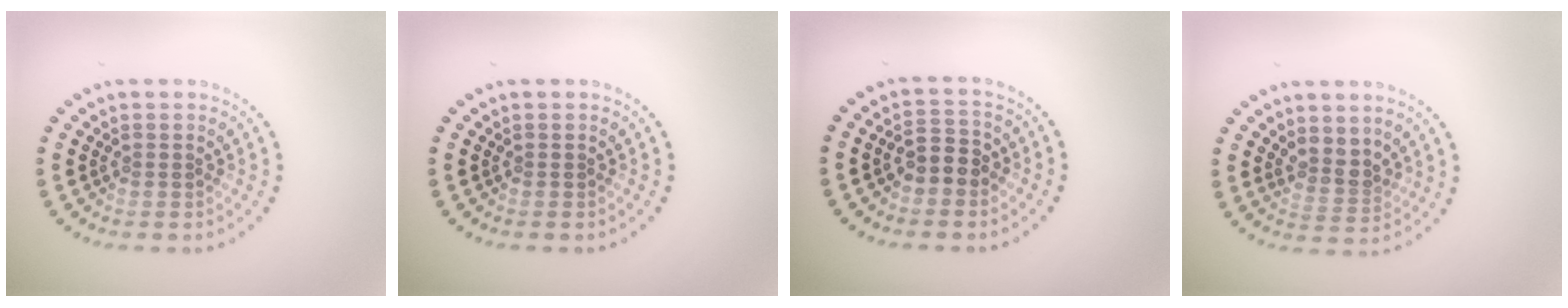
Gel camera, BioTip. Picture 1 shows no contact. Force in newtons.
{"total": 0.0}
{"total": 2.4, "press": 2.3, "slide": 0.7}
{"total": 2.4, "press": 2.0, "slide": 1.4}